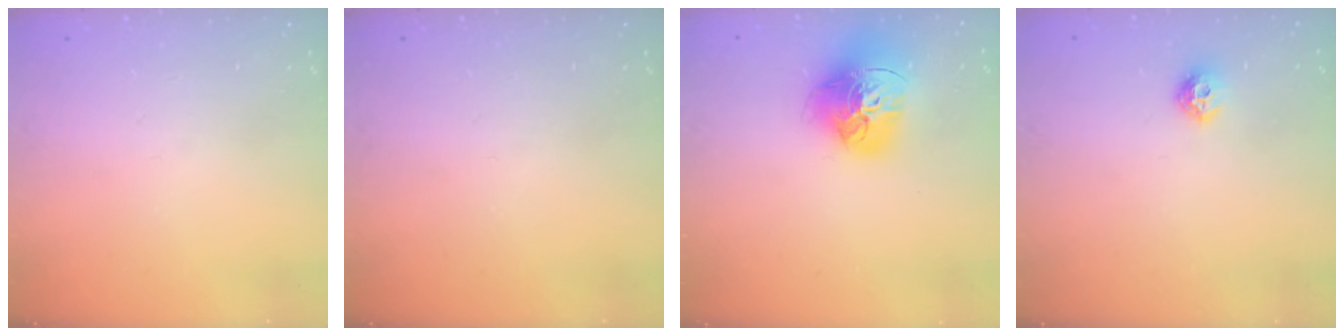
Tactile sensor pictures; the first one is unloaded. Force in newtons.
{"total": 0.0}
{"total": 18.0, "press": 17.9, "slide": 1.9}
{"total": 6.8, "press": 6.8, "slide": 0.3}